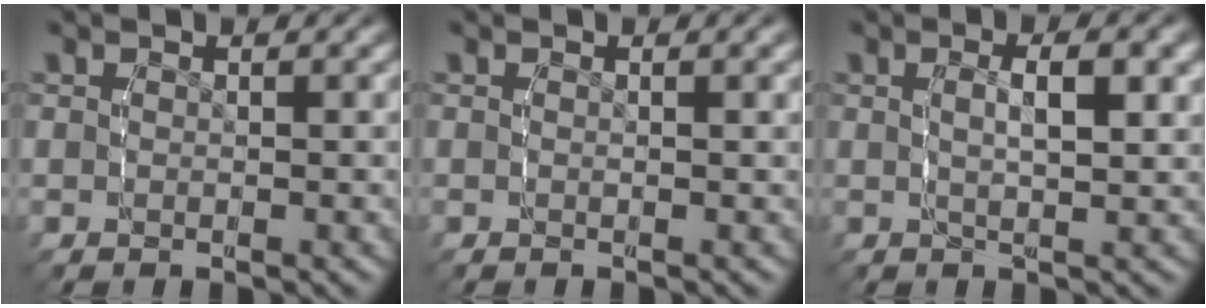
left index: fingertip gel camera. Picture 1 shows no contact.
{"total": 0.7, "force": [0.0, -0.1, 0.7], "torque": [-0.012, 0.001, -0.002]}
{"total": 3.3, "force": [0.5, 1.0, 3.2], "torque": [-0.052, -0.002, 0.009]}